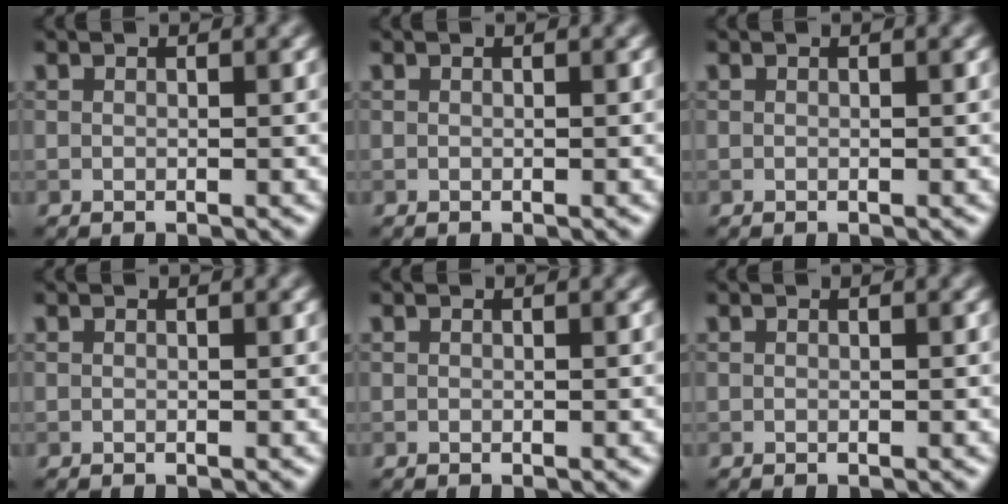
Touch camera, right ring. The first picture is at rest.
{"total": 0.0}
{"total": 0.0}
{"total": 0.0}
{"total": 0.0}
{"total": 0.0}